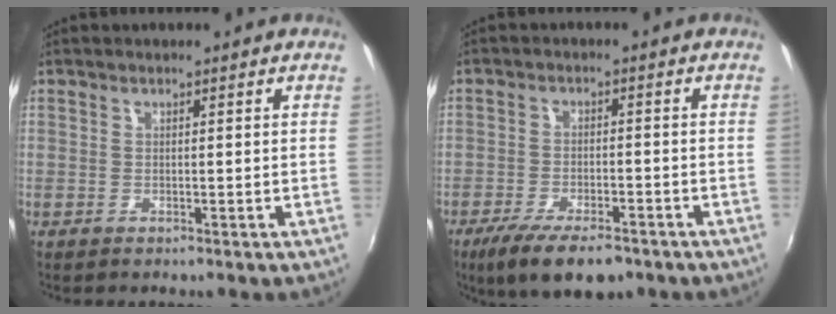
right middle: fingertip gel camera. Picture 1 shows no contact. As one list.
[{"total": 10.9, "force": [-7.8, 3.6, 6.7], "torque": [-0.148, -0.026, -0.129]}]